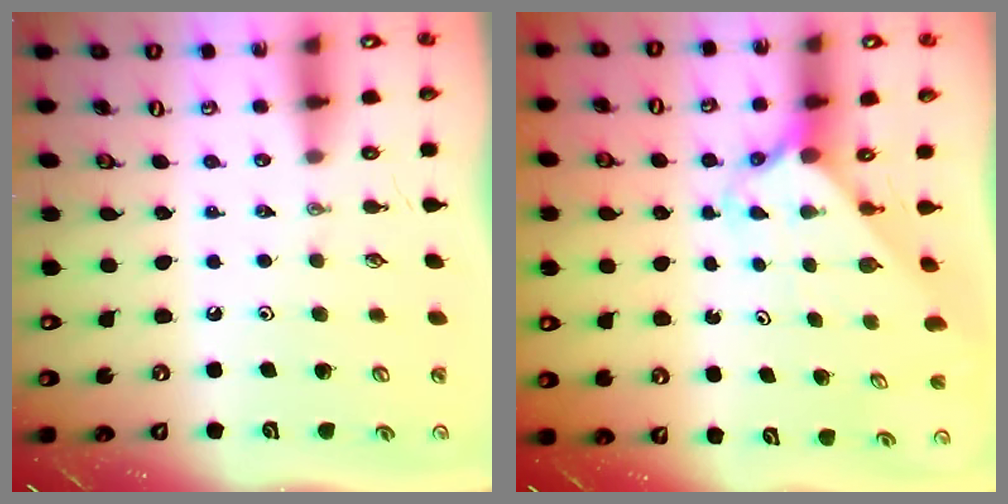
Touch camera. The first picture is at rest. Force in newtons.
{"total": 2.4, "press": 2.3, "slide": 0.2}